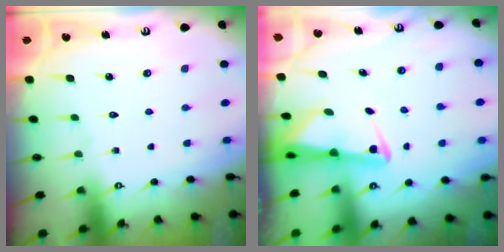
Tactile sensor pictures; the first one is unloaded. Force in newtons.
{"total": 2.3, "press": 2.3, "slide": 0.4}